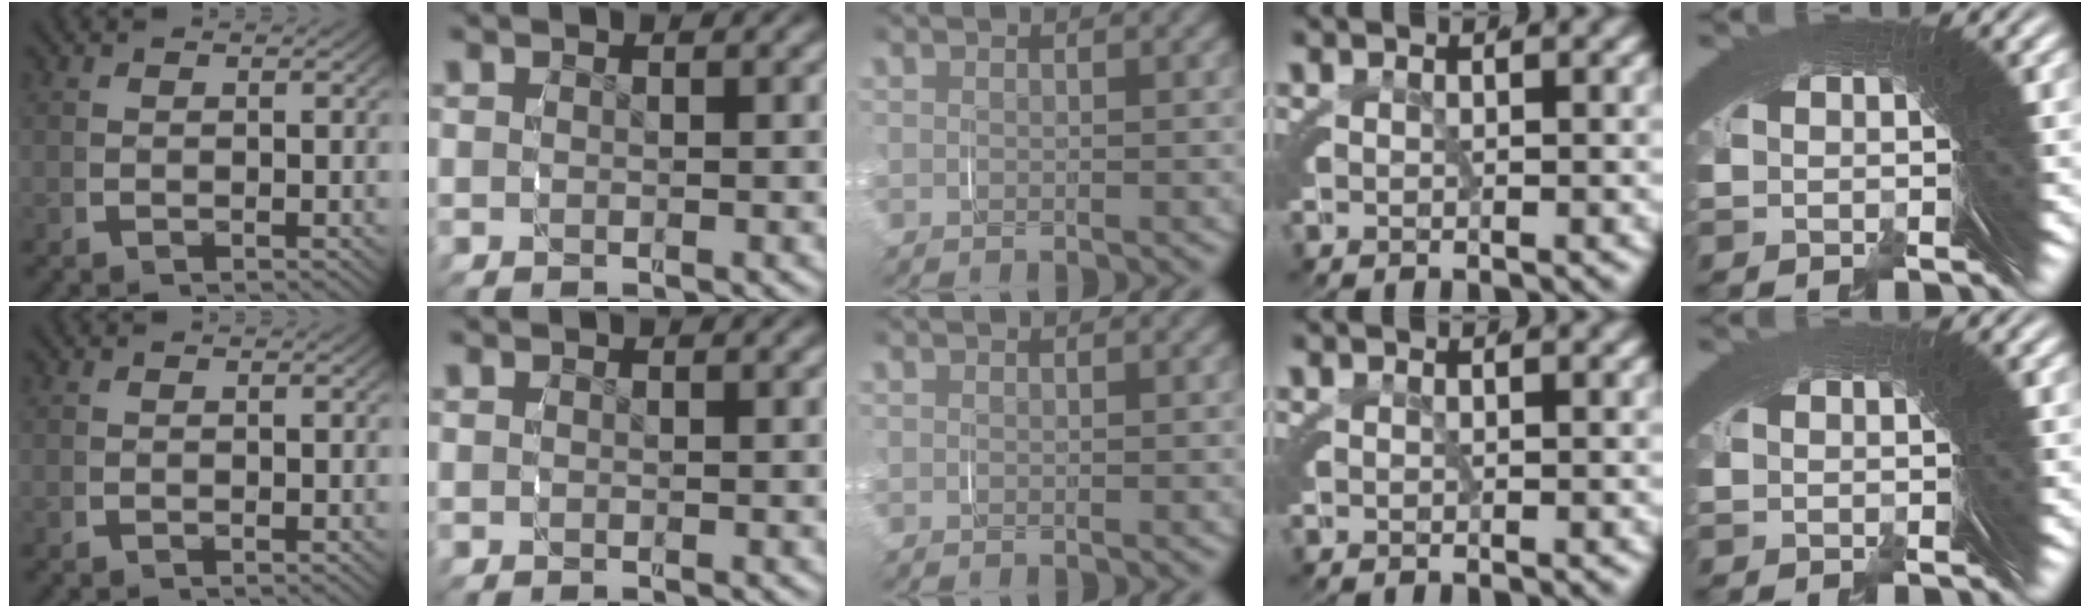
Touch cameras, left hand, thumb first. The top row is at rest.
{"little": {"total": 0.5, "force": [-0.3, -0.3, -0.3], "torque": [0.006, 0.003, -0.007]}}